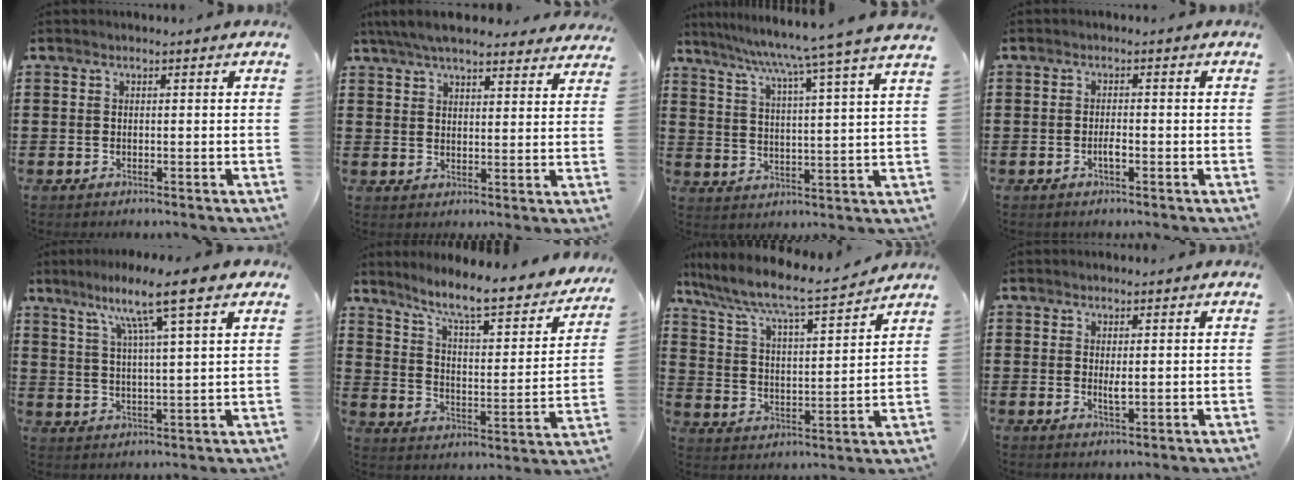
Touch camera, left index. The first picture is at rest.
{"total": 6.4, "force": [5.9, 1.2, 2.2], "torque": [-0.062, -0.013, 0.110]}
{"total": 7.0, "force": [5.9, -1.7, 3.3], "torque": [-0.089, -0.048, 0.090]}
{"total": 1.7, "force": [-0.7, 0.4, 1.4], "torque": [-0.028, 0.001, -0.013]}
{"total": 9.5, "force": [6.7, 0.2, 6.7], "torque": [-0.132, -0.023, 0.108]}
{"total": 8.6, "force": [7.4, 0.3, 4.3], "torque": [-0.105, -0.053, 0.118]}
{"total": 6.5, "force": [5.6, 0.5, 3.1], "torque": [-0.087, -0.040, 0.087]}
{"total": 2.0, "force": [0.3, 0.4, 1.9], "torque": [-0.036, -0.003, 0.005]}